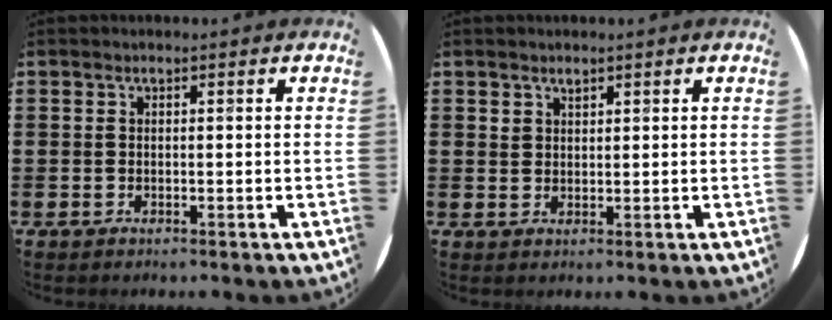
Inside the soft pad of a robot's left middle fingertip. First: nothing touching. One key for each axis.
{"total": 1.2, "fx": 1.1, "fy": 0.4, "fz": -0.1, "tx": 0.016, "ty": -0.004, "tz": 0.018}